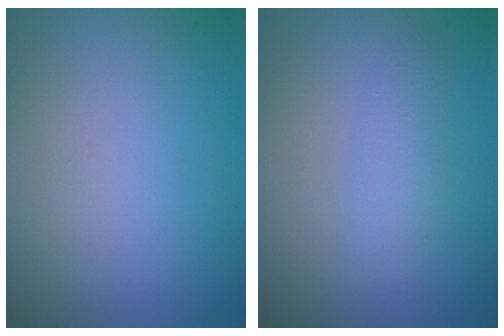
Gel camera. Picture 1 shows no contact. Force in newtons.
{"total": 2.2, "press": 2.2, "slide": 0.1}